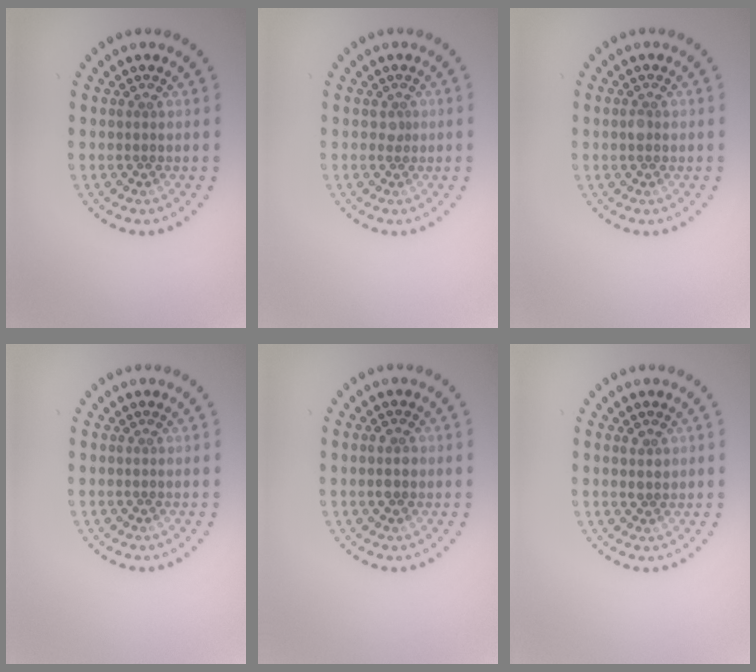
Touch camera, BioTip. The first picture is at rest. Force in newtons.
{"total": 0.8, "press": 0.6, "slide": 0.6}
{"total": 1.0, "press": 1.0, "slide": 0.0}
{"total": 0.0}
{"total": 1.9, "press": 1.9, "slide": 0.1}
{"total": 1.1, "press": 1.0, "slide": 0.5}